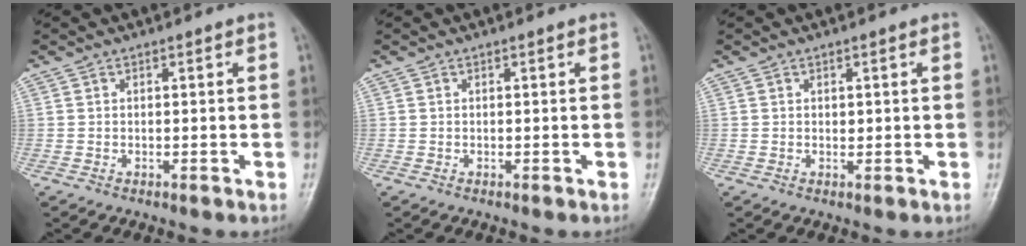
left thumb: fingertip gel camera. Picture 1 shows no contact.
{"total": 0.0}
{"total": 0.9, "force": [0.3, 0.6, 0.5], "torque": [-0.004, 0.000, 0.005]}